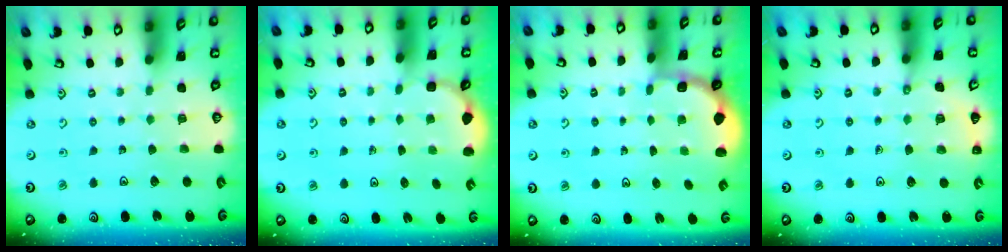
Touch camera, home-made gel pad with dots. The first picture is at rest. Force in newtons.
{"total": 2.6, "press": 2.2, "slide": 1.5}
{"total": 1.8, "press": 1.6, "slide": 0.7}
{"total": 8.2, "press": 7.9, "slide": 2.1}